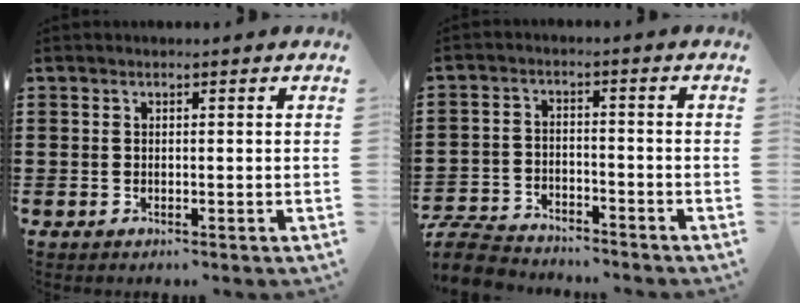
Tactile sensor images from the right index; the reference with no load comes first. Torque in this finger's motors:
{"motor_torque": [-1.02, 1.12, -1.05, -0.21]}